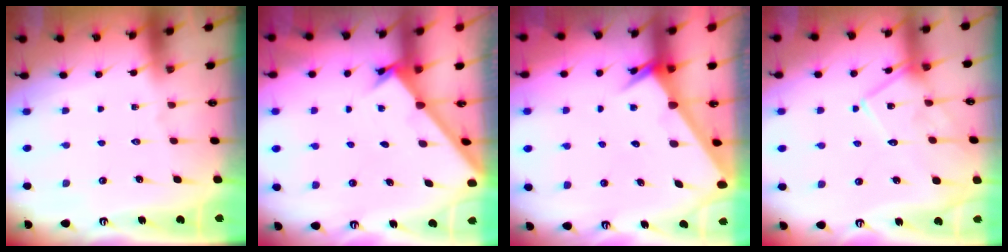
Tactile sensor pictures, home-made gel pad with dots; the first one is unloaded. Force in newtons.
{"total": 1.7, "press": 1.7, "slide": 0.1}
{"total": 2.8, "press": 2.8, "slide": 0.1}
{"total": 12.2, "press": 12.2, "slide": 0.6}